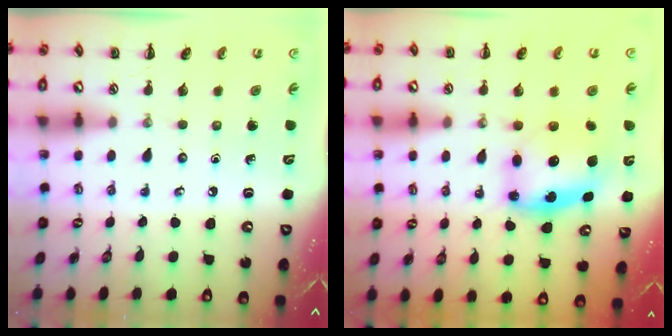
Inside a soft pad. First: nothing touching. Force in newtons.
{"total": 5.8, "press": 5.7, "slide": 1.2}